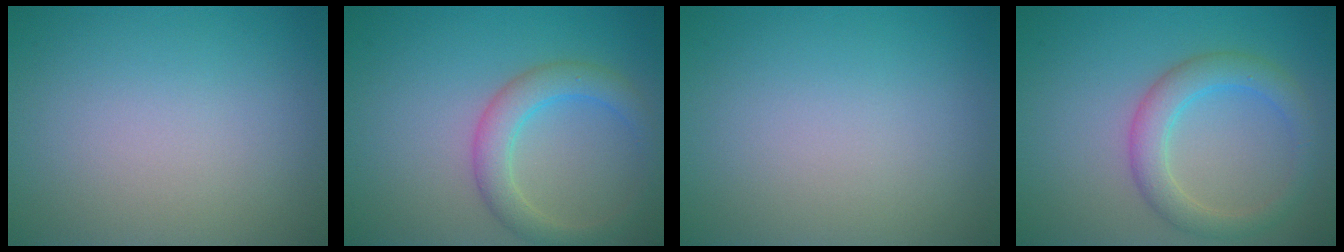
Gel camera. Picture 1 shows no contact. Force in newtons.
{"total": 3.5, "press": 3.5, "slide": 0.0}
{"total": 0.0}
{"total": 3.7, "press": 3.7, "slide": 0.2}